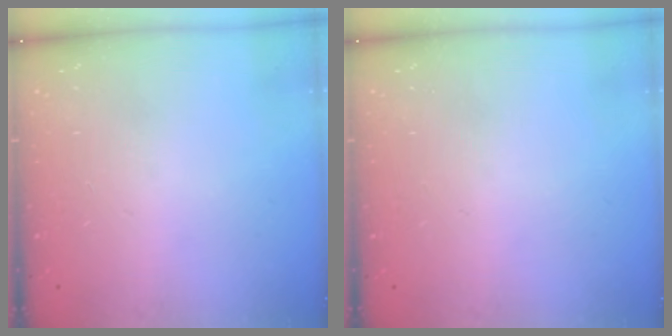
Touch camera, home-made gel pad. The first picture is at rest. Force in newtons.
{"total": 0.0}